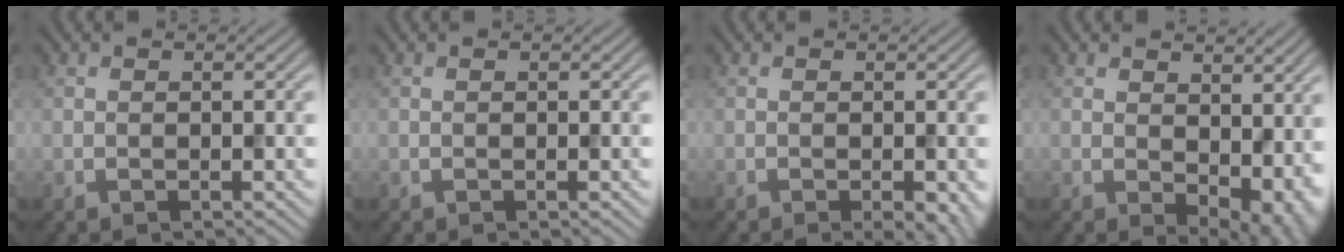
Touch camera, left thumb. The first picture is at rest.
{"total": 0.0}
{"total": 2.5, "force": [-1.0, 0.6, 2.2], "torque": [-0.029, -0.005, -0.010]}
{"total": 8.0, "force": [0.7, 4.9, 6.2], "torque": [-0.087, -0.022, 0.026]}